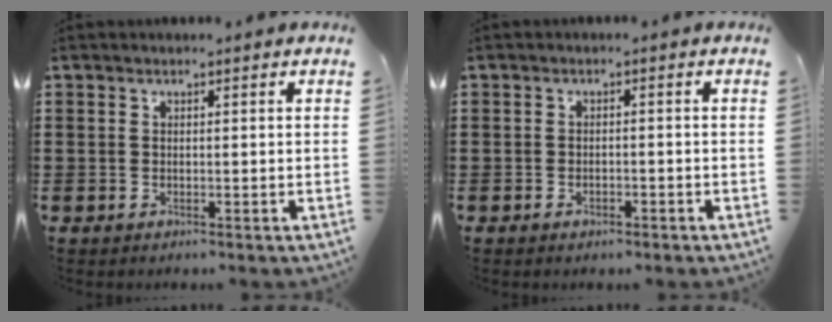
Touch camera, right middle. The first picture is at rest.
{"total": 1.2, "force": [-0.8, 0.5, 0.7], "torque": [-0.016, -0.001, -0.016]}